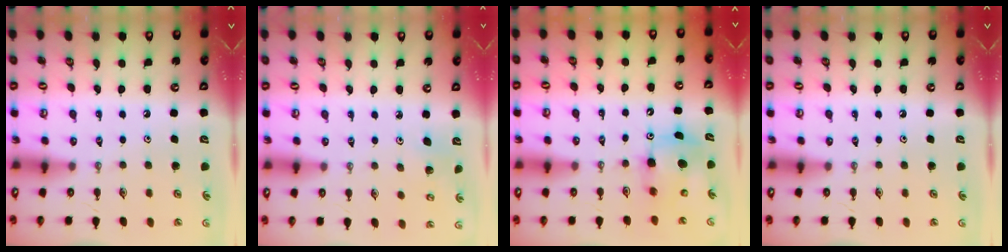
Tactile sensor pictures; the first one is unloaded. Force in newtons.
{"total": 3.0, "press": 2.9, "slide": 0.4}
{"total": 8.6, "press": 8.4, "slide": 1.8}
{"total": 0.0}